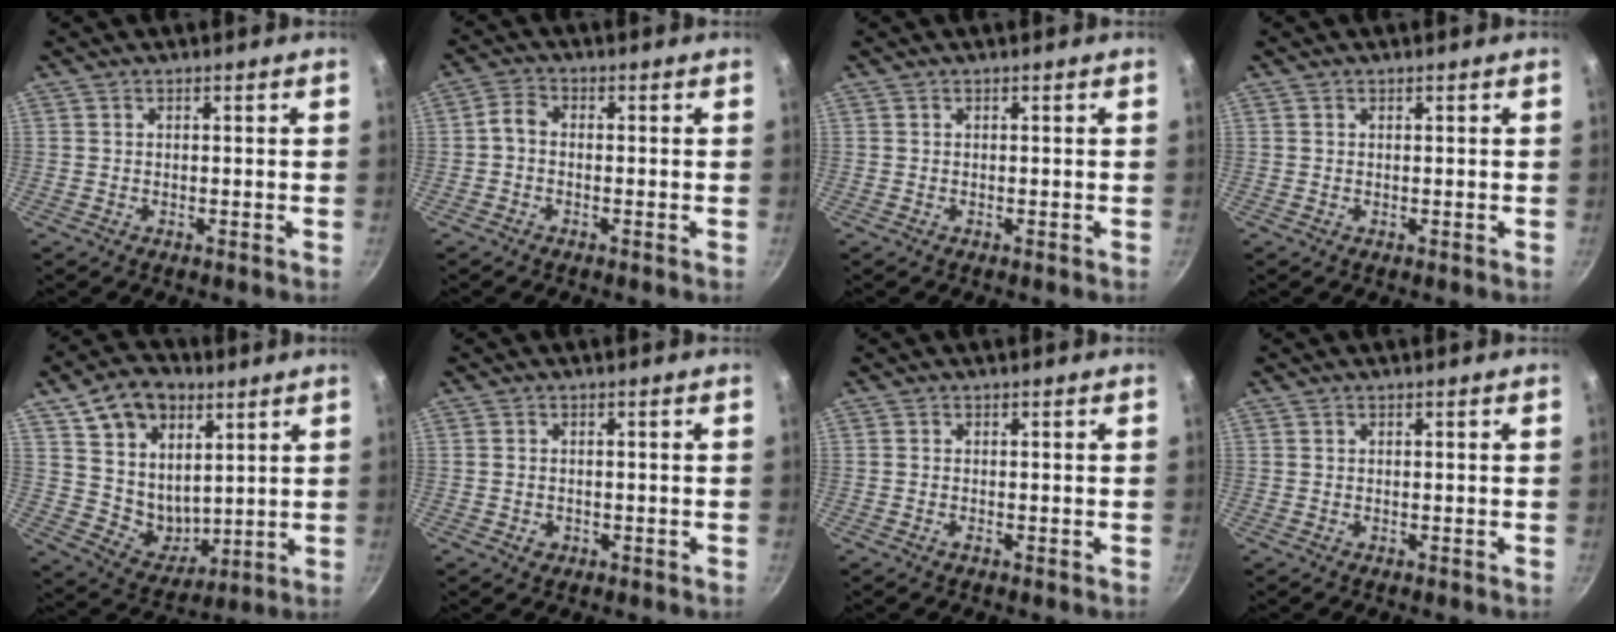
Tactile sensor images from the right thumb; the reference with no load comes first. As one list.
[{"total": 2.6, "force": [-0.8, 1.7, 1.8], "torque": [-0.044, 0.015, -0.026]}, {"total": 0.0}, {"total": 0.0}, {"total": 15.6, "force": [7.2, 11.4, 7.8], "torque": [-0.089, -0.036, 0.140]}, {"total": 1.9, "force": [-0.7, 1.5, 0.8], "torque": [-0.013, 0.004, -0.005]}, {"total": 0.7, "force": [-0.5, 0.2, 0.5], "torque": [-0.013, 0.001, -0.011]}, {"total": 0.0}]